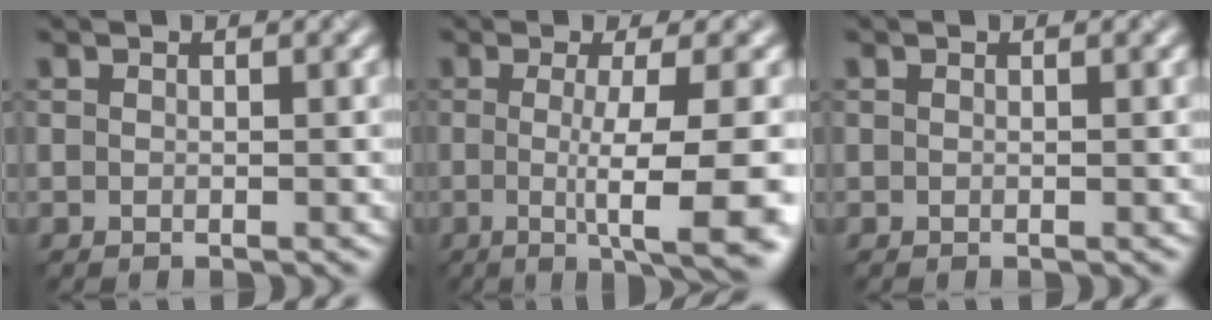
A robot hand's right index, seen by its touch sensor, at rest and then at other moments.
{"total": 9.8, "force": [-1.7, 2.3, 9.4], "torque": [-0.113, -0.015, -0.026]}
{"total": 0.0}